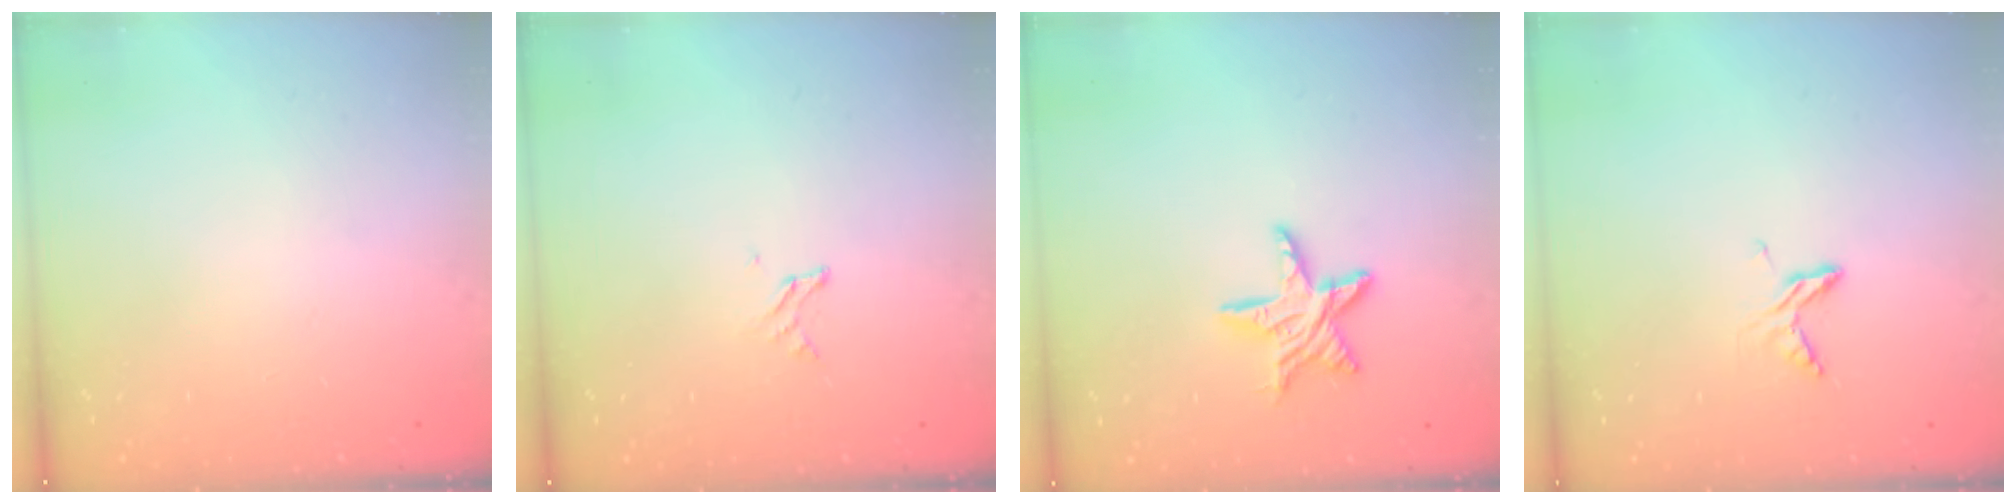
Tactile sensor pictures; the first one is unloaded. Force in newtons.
{"total": 2.2, "press": 2.2, "slide": 0.3}
{"total": 9.8, "press": 9.8, "slide": 0.6}
{"total": 4.6, "press": 4.5, "slide": 0.4}